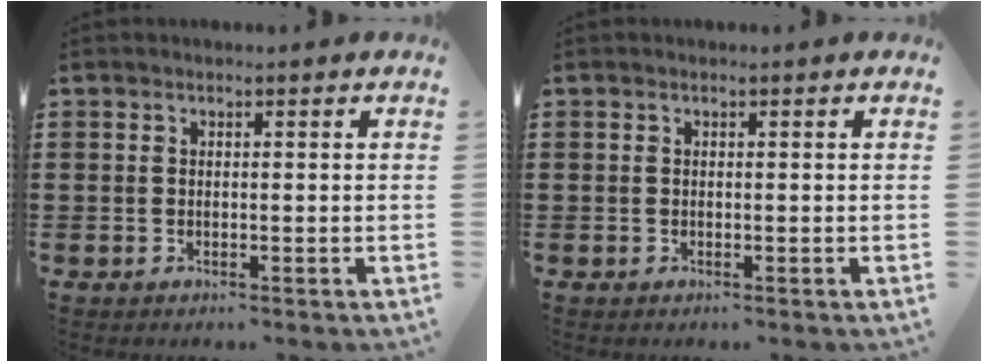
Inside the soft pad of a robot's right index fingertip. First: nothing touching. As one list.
[{"total": 0.0}]